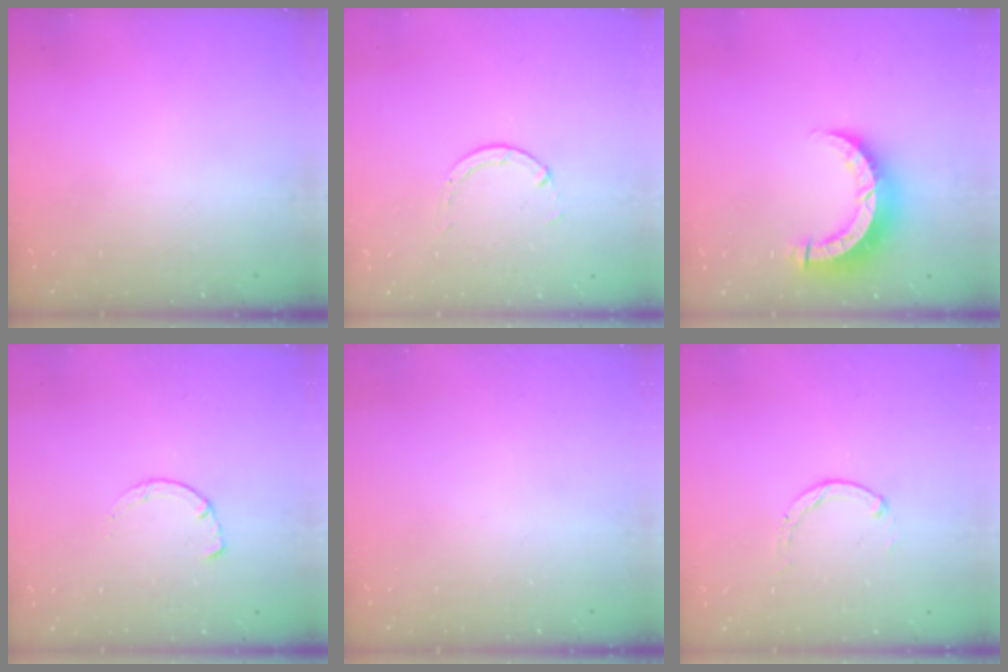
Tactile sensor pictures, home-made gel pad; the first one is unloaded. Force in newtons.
{"total": 1.3, "press": 1.3, "slide": 0.2}
{"total": 8.3, "press": 8.2, "slide": 1.1}
{"total": 1.8, "press": 1.7, "slide": 0.3}
{"total": 0.0}
{"total": 0.7, "press": 0.6, "slide": 0.2}